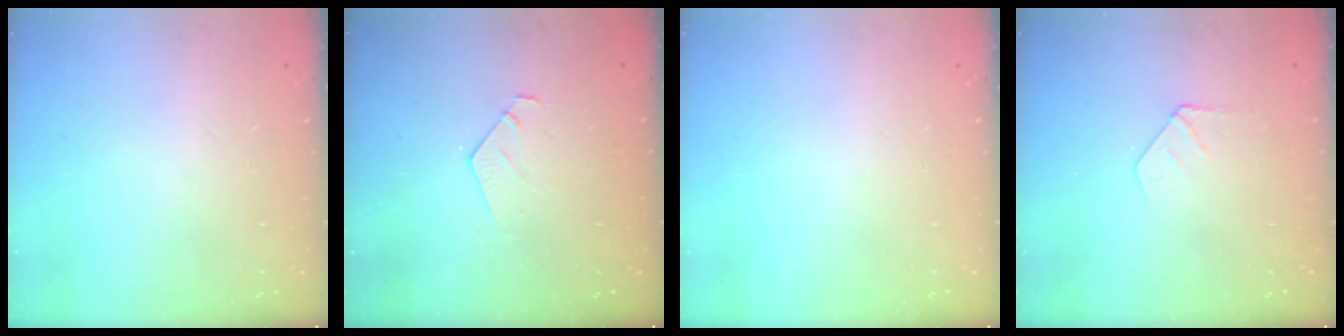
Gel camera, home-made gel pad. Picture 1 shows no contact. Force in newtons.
{"total": 6.0, "press": 6.0, "slide": 0.5}
{"total": 0.0}
{"total": 4.1, "press": 4.1, "slide": 0.3}